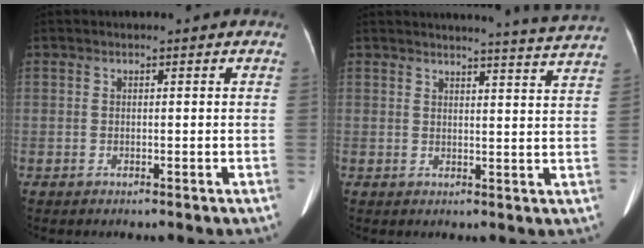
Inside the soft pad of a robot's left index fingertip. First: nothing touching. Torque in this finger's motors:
{"motor_torque": [0.15, -0.92, -0.05, 0.04]}